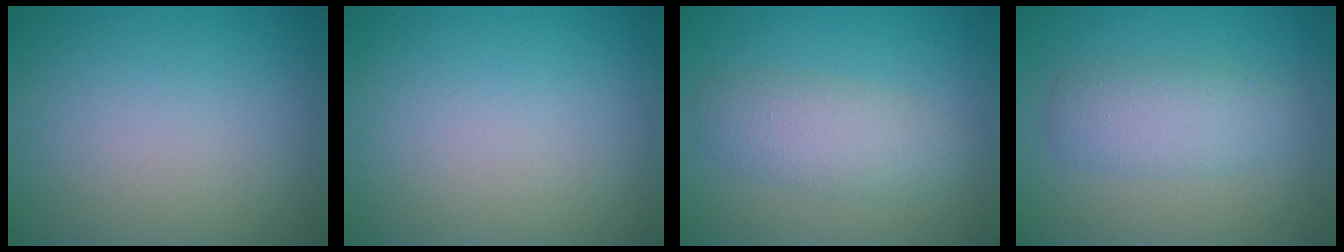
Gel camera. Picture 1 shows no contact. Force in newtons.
{"total": 0.0}
{"total": 3.5, "press": 3.5, "slide": 0.3}
{"total": 2.3, "press": 2.3, "slide": 0.2}